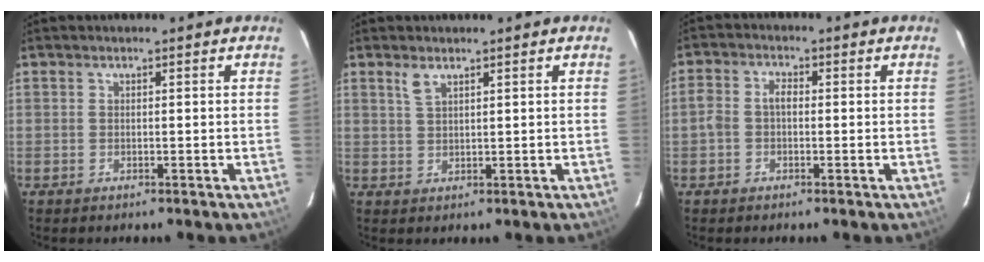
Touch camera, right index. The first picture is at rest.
{"total": 2.2, "force": [1.4, 0.8, 1.4], "torque": [-0.028, 0.003, 0.030]}
{"total": 3.1, "force": [-0.7, 2.1, 2.2], "torque": [-0.044, 0.012, -0.016]}